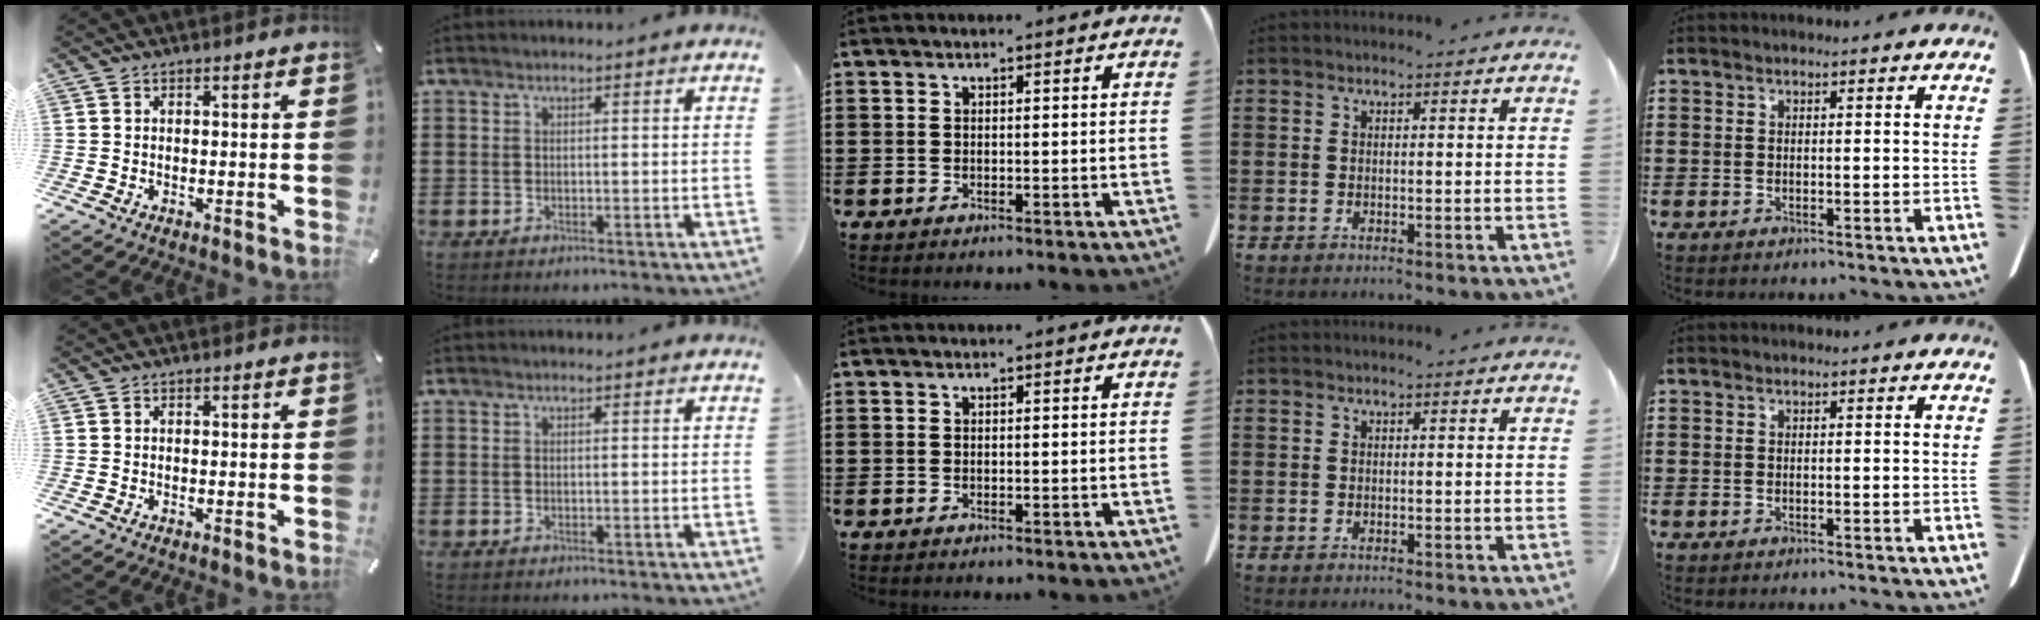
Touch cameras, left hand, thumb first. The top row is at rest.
{}